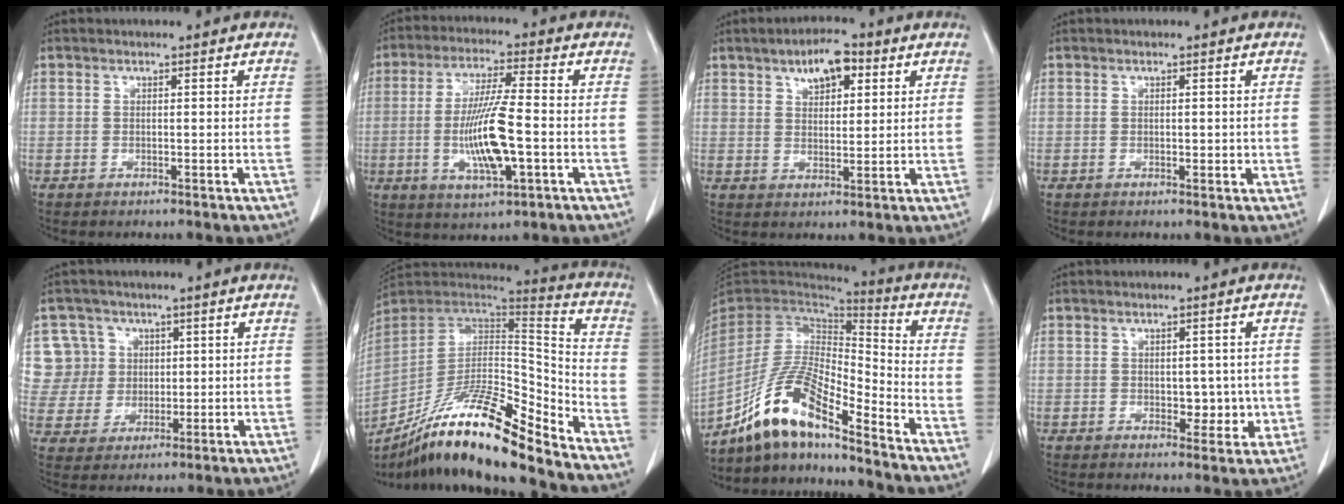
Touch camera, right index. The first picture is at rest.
{"total": 11.3, "force": [-2.1, 1.5, 11.0], "torque": [-0.212, -0.007, -0.037]}
{"total": 6.5, "force": [3.4, 2.9, 4.8], "torque": [-0.077, 0.008, 0.054]}
{"total": 1.1, "force": [0.0, 0.7, 0.8], "torque": [-0.006, 0.001, 0.004]}
{"total": 9.6, "force": [3.2, 9.0, 0.8], "torque": [-0.021, 0.032, 0.074]}
{"total": 20.5, "force": [-15.7, 1.9, 13.1], "torque": [-0.233, -0.007, -0.286]}
{"total": 14.2, "force": [-10.8, 2.2, 9.0], "torque": [-0.179, 0.008, -0.201]}
{"total": 4.2, "force": [-0.2, 2.7, 3.2], "torque": [-0.026, 0.003, 0.006]}